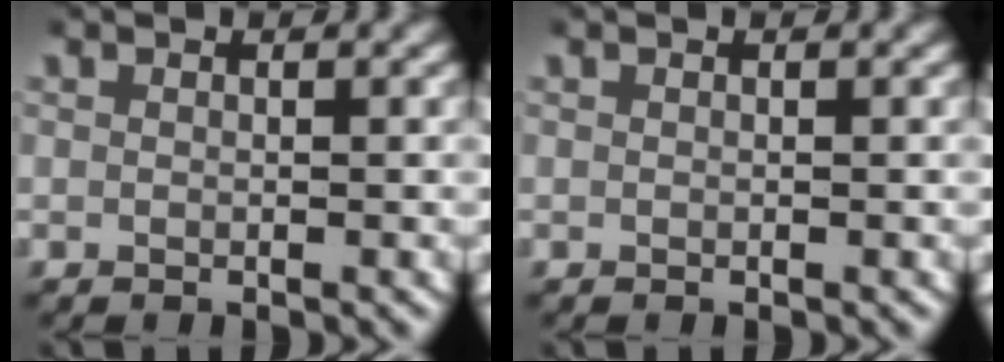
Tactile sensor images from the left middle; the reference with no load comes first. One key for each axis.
{"total": 0.0}